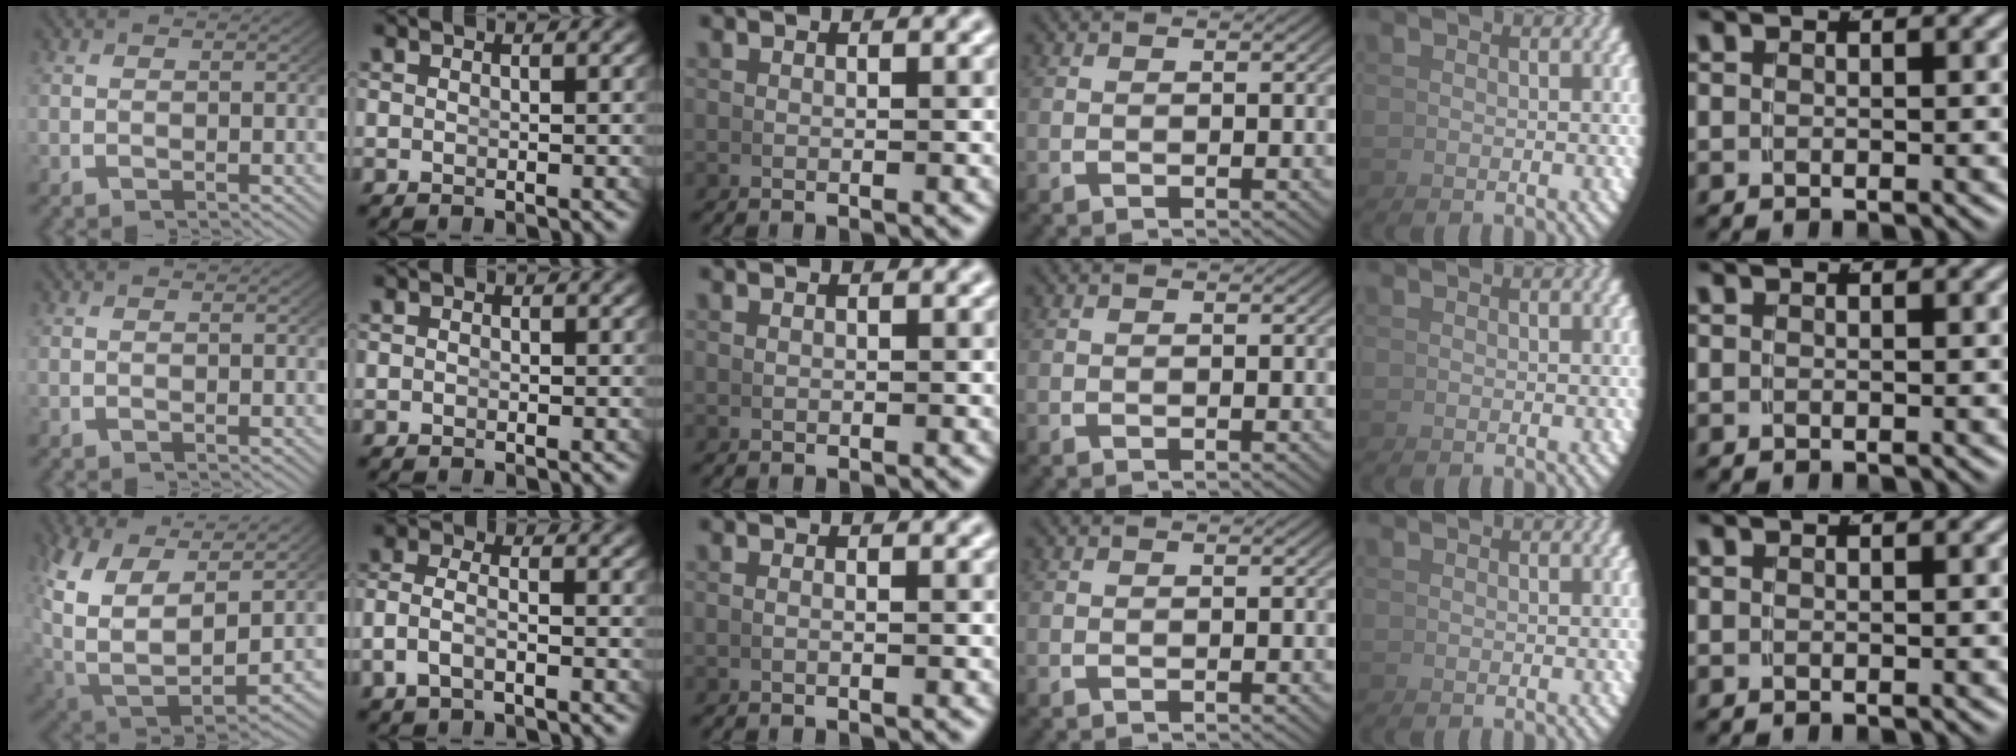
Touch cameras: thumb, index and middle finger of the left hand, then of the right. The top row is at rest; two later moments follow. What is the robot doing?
{"motion": "lift_and_place", "object": "hoodie"}